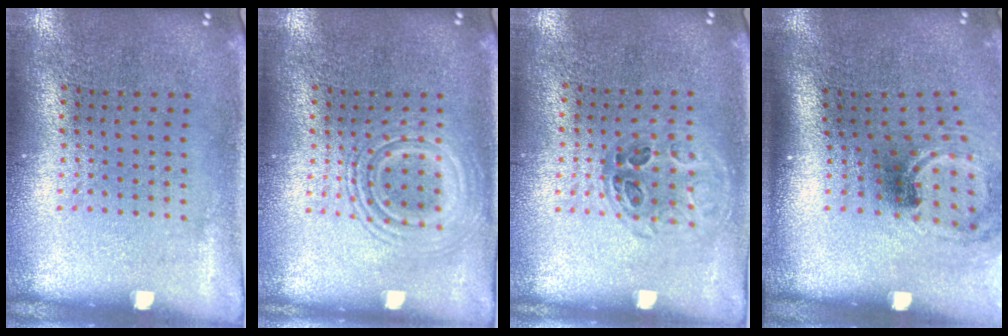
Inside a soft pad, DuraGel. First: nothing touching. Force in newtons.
{"total": 2.6, "press": 2.6, "slide": 0.5}
{"total": 1.0, "press": 0.9, "slide": 0.4}
{"total": 1.6, "press": 1.1, "slide": 1.2}